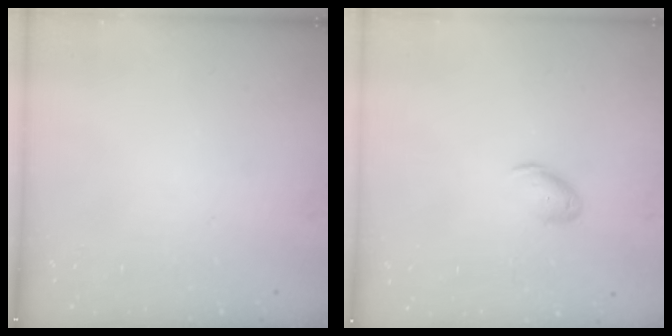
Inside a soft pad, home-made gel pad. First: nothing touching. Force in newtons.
{"total": 7.0, "press": 6.9, "slide": 0.9}